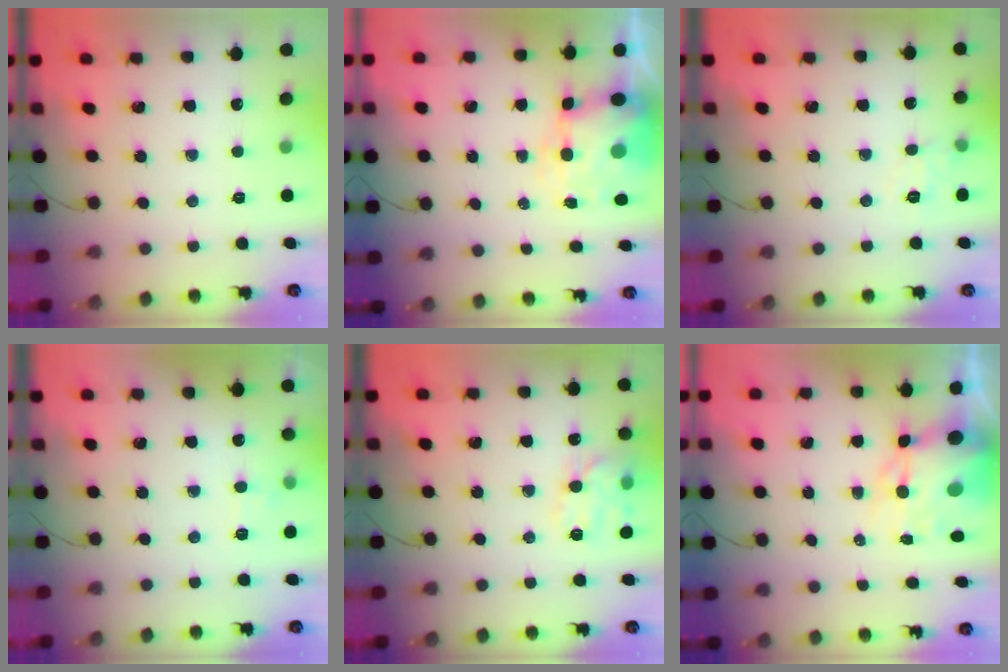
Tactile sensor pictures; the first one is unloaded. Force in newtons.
{"total": 8.4, "press": 8.2, "slide": 2.1}
{"total": 6.7, "press": 6.5, "slide": 1.5}
{"total": 3.9, "press": 3.4, "slide": 1.9}
{"total": 11.9, "press": 11.8, "slide": 0.6}
{"total": 11.8, "press": 11.4, "slide": 3.3}